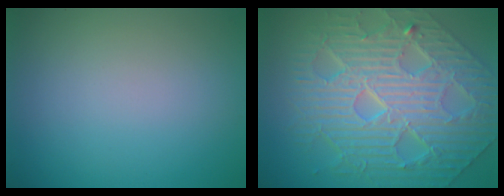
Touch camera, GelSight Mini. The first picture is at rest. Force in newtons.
{"total": 10.4, "press": 7.7, "slide": 6.9}